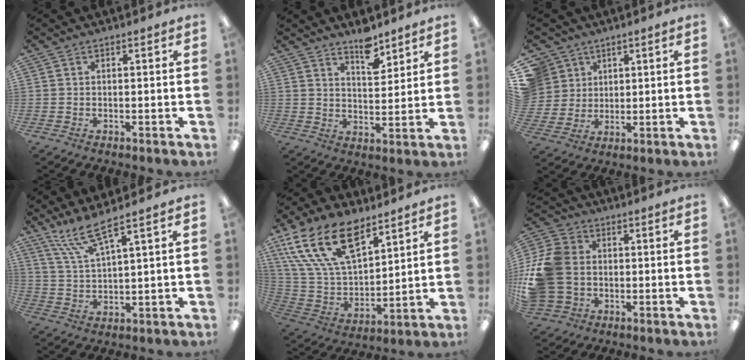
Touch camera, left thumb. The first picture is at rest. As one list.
[{"total": 7.4, "force": [5.9, 3.0, 3.2], "torque": [-0.030, -0.042, 0.100]}, {"total": 7.9, "force": [4.0, 6.8, 0.2], "torque": [-0.027, -0.020, 0.083]}, {"total": 9.2, "force": [7.1, 1.5, 5.6], "torque": [-0.126, -0.027, 0.132]}, {"total": 21.2, "force": [12.3, 11.1, 13.2], "torque": [-0.286, -0.061, 0.222]}, {"total": 16.8, "force": [-0.3, 13.7, 9.7], "torque": [-0.214, 0.025, 0.000]}]